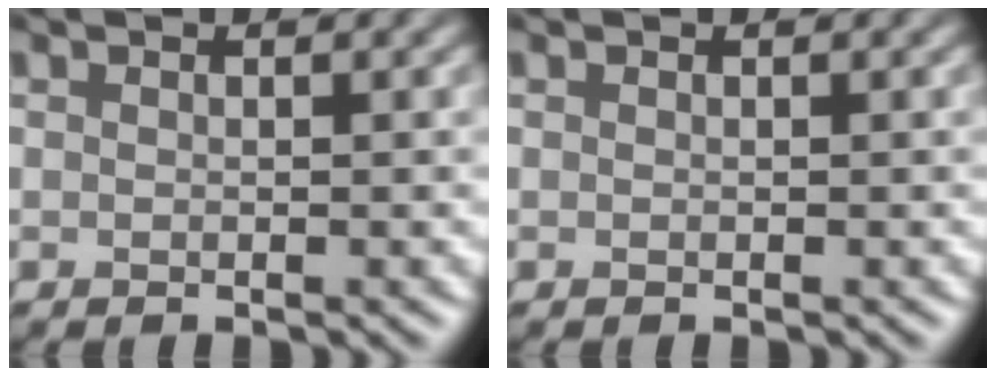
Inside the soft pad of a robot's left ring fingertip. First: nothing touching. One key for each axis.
{"total": 0.0}